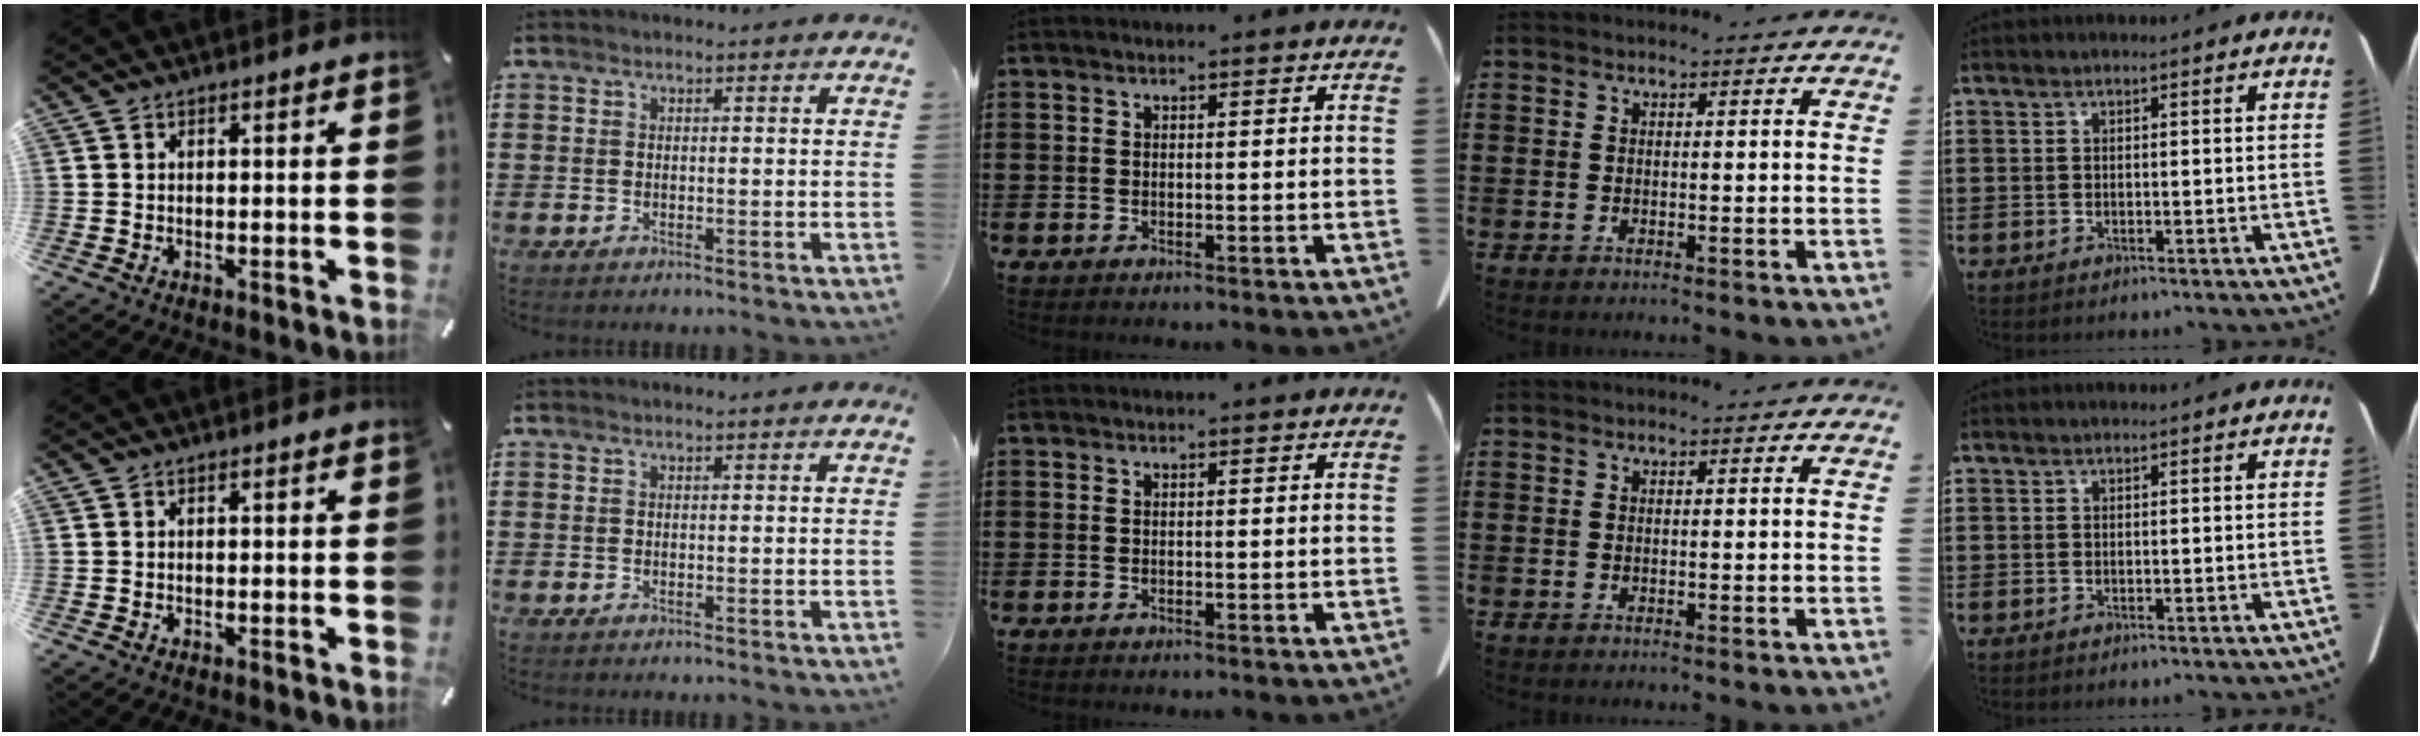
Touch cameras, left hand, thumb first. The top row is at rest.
{}